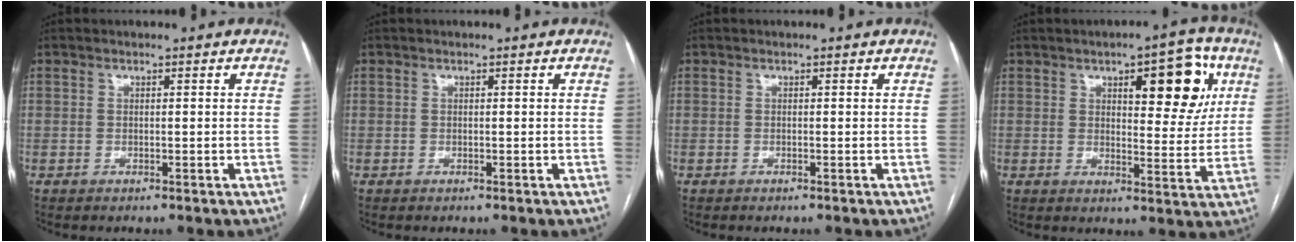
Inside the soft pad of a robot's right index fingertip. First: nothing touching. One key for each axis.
{"total": 0.0}
{"total": 0.0}
{"total": 11.3, "fx": 4.7, "fy": 3.8, "fz": 9.5, "tx": -0.116, "ty": 0.013, "tz": 0.062}